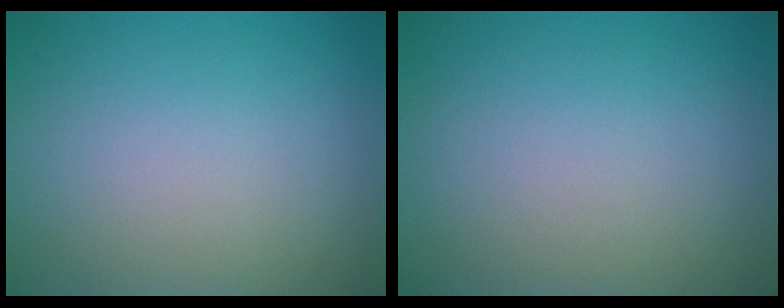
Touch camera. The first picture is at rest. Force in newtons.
{"total": 0.0}